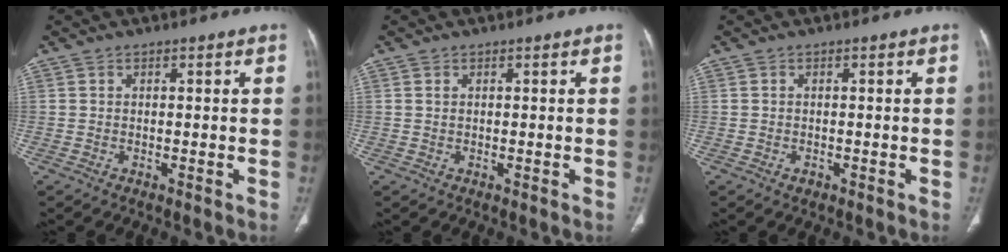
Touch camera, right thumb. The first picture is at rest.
{"total": 0.6, "force": [0.2, 0.3, 0.4], "torque": [-0.010, 0.003, 0.005]}
{"total": 0.9, "force": [-0.4, 0.7, 0.4], "torque": [-0.004, 0.001, -0.005]}